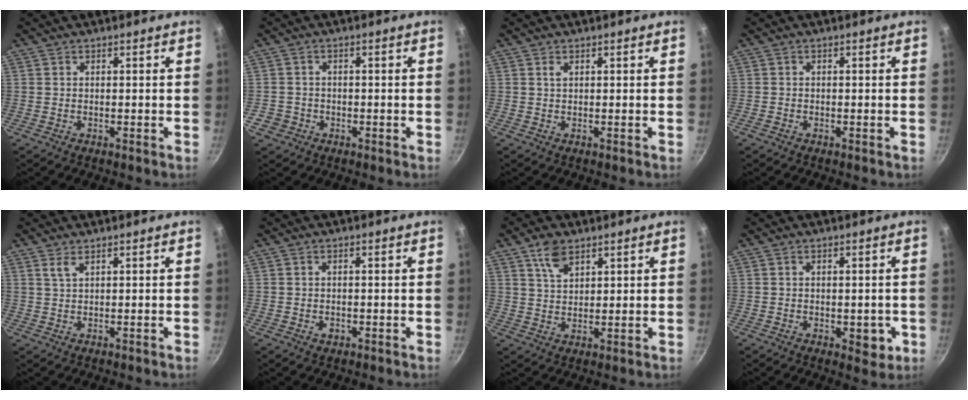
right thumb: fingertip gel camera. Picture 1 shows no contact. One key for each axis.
{"total": 2.9, "fx": -1.2, "fy": 2.6, "fz": 0.3, "tx": 0.006, "ty": 0.018, "tz": -0.016}
{"total": 0.6, "fx": 0.3, "fy": 0.3, "fz": 0.5, "tx": -0.009, "ty": 0.000, "tz": 0.007}
{"total": 0.6, "fx": -0.5, "fy": 0.4, "fz": -0.1, "tx": -0.003, "ty": 0.004, "tz": -0.010}
{"total": 1.8, "fx": 1.0, "fy": 0.4, "fz": 1.5, "tx": -0.032, "ty": -0.002, "tz": 0.024}
{"total": 1.4, "fx": -0.4, "fy": 1.0, "fz": 1.0, "tx": -0.015, "ty": 0.001, "tz": -0.005}
{"total": 5.8, "fx": 3.5, "fy": 3.1, "fz": 3.5, "tx": -0.052, "ty": -0.014, "tz": 0.071}
{"total": 4.7, "fx": -0.9, "fy": 2.6, "fz": 3.9, "tx": -0.027, "ty": 0.003, "tz": -0.006}